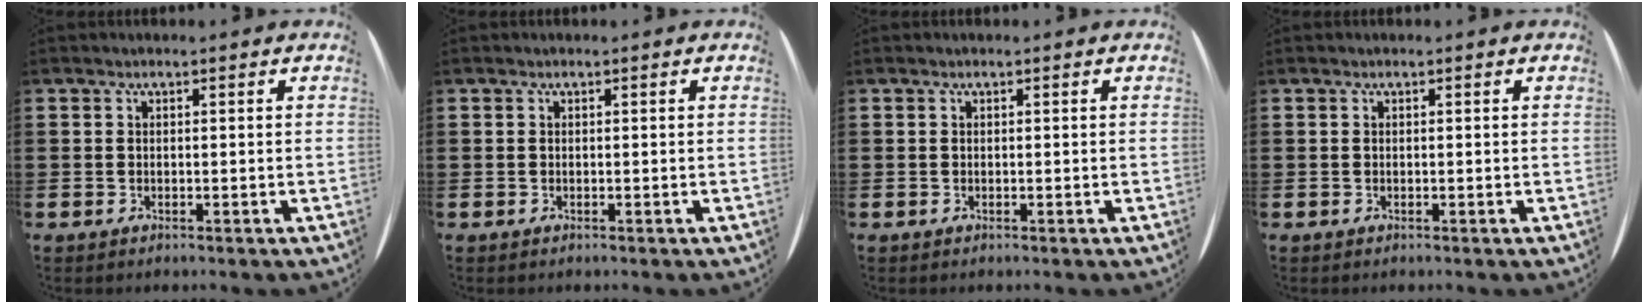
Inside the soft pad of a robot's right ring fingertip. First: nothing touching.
{"total": 0.0}
{"total": 0.0}
{"total": 0.0}